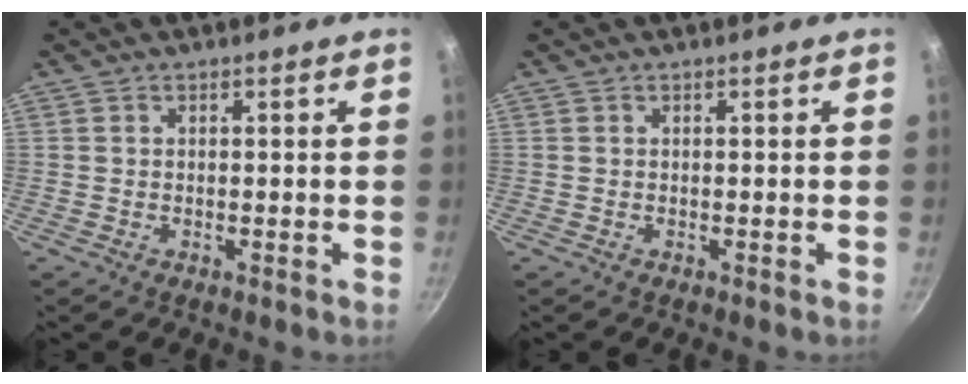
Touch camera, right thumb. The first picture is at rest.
{"total": 0.0}